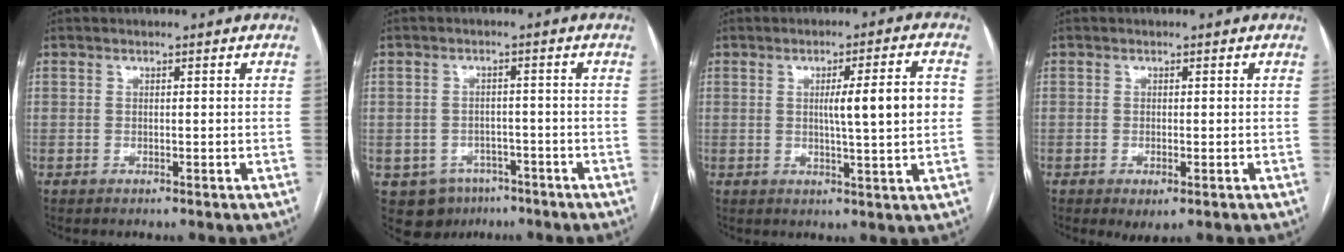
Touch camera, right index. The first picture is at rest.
{"total": 7.5, "force": [-4.1, 6.0, 1.9], "torque": [-0.032, 0.009, -0.050]}
{"total": 8.4, "force": [0.7, -0.1, 8.3], "torque": [-0.123, 0.005, 0.010]}
{"total": 2.3, "force": [-1.1, 0.7, 1.9], "torque": [-0.027, -0.005, -0.010]}